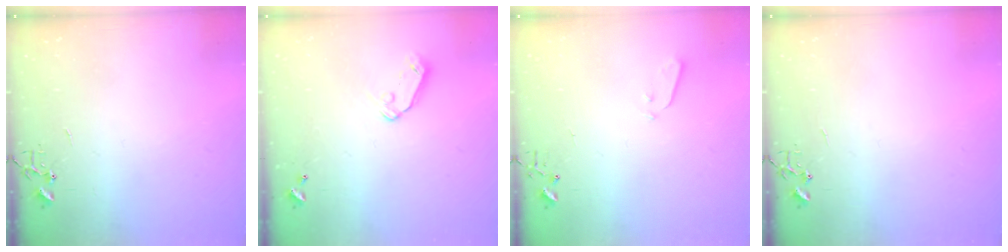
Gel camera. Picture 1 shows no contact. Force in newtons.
{"total": 6.2, "press": 6.2, "slide": 0.6}
{"total": 2.5, "press": 2.5, "slide": 0.4}
{"total": 0.0}